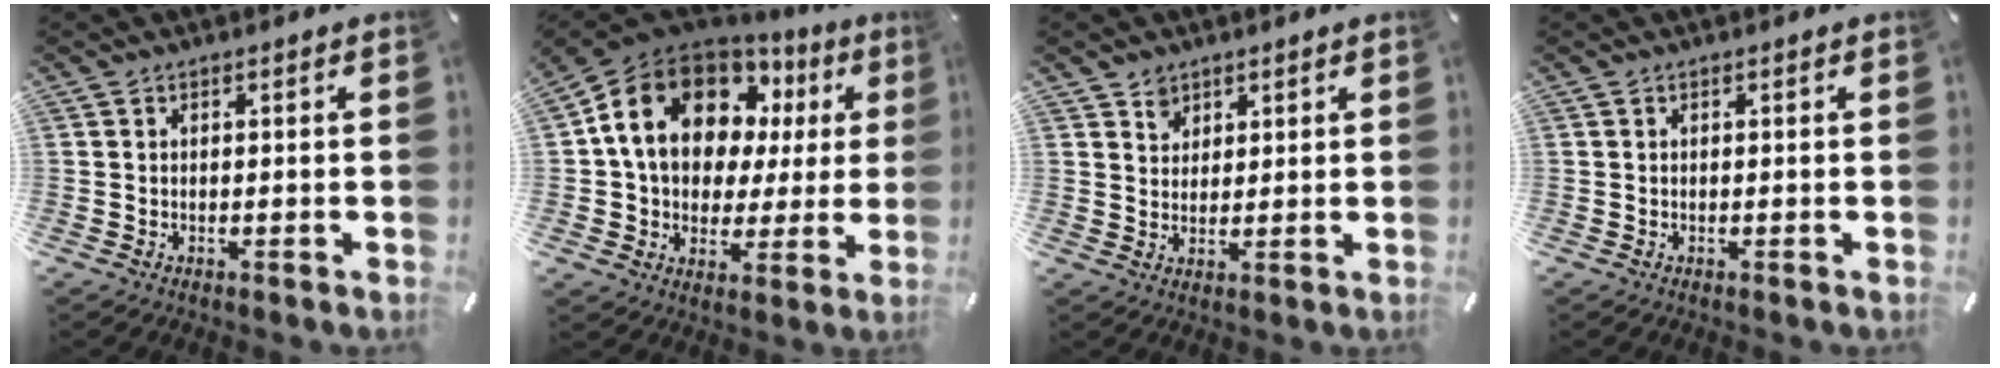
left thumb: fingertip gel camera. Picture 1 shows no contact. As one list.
[{"total": 16.3, "force": [6.9, 12.3, 8.3], "torque": [-0.160, -0.033, 0.126]}, {"total": 3.5, "force": [2.0, 2.9, 0.0], "torque": [0.015, -0.005, 0.035]}, {"total": 0.0}]